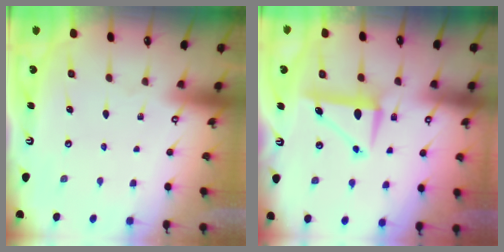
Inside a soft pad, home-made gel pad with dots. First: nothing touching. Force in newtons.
{"total": 7.6, "press": 7.6, "slide": 1.0}